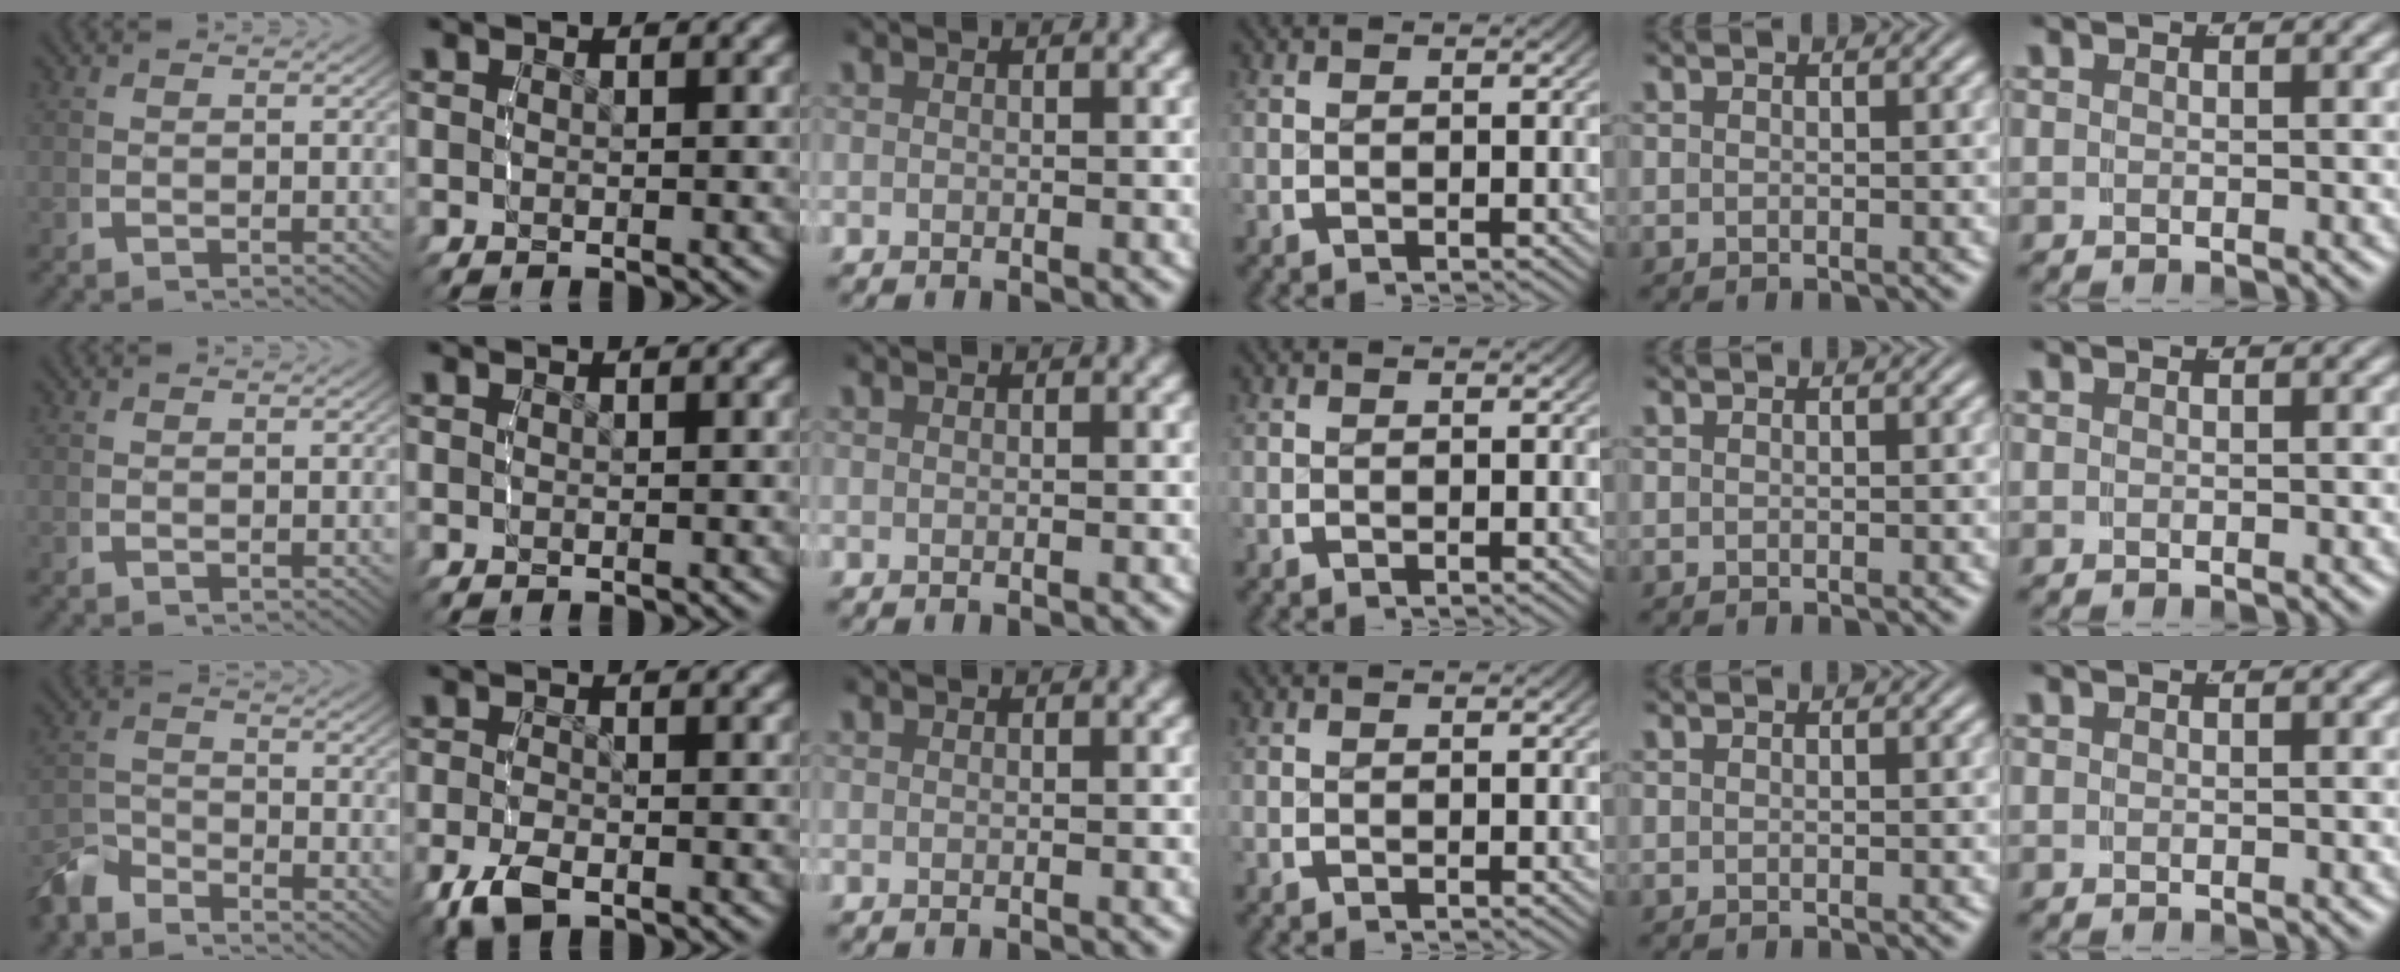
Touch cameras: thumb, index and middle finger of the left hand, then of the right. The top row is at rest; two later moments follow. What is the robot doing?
{"motion": "grasp_and_lifting", "object": "bottle cap"}